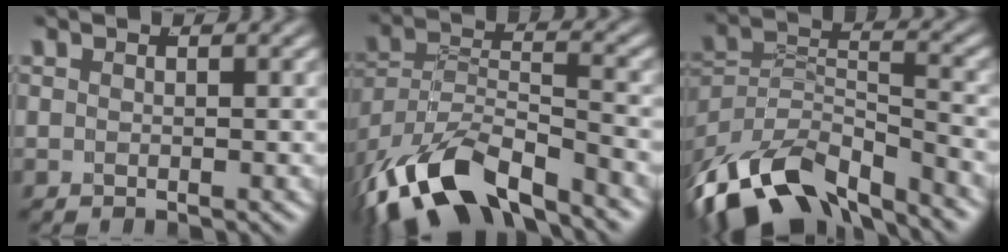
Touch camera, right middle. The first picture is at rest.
{"total": 9.5, "force": [-6.3, 4.6, 5.4], "torque": [-0.117, -0.042, -0.088]}
{"total": 12.5, "force": [-7.8, 7.1, 6.6], "torque": [-0.132, -0.056, -0.106]}